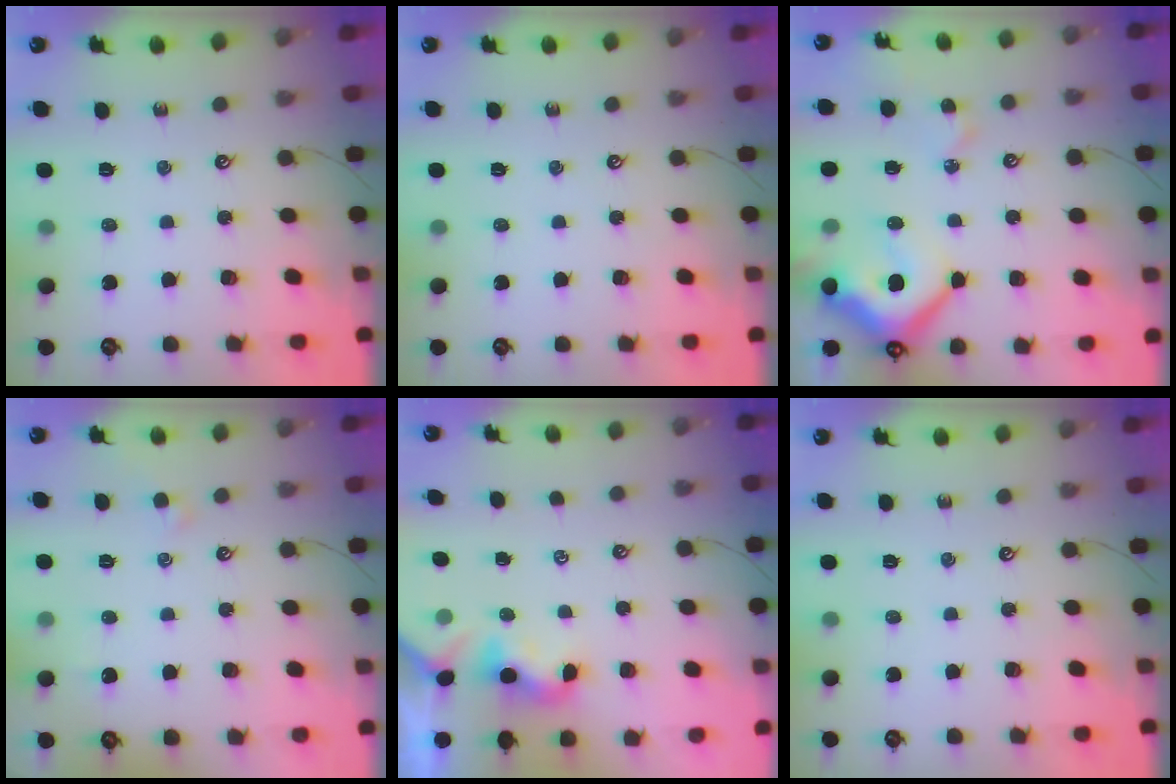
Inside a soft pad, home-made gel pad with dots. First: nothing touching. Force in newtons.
{"total": 0.0}
{"total": 16.2, "press": 16.1, "slide": 2.0}
{"total": 0.5, "press": 0.2, "slide": 0.5}
{"total": 1.9, "press": 1.8, "slide": 0.5}
{"total": 0.0}